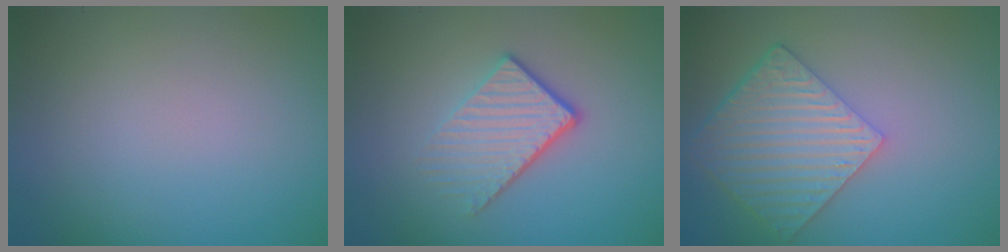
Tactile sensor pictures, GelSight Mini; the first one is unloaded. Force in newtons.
{"total": 3.9, "press": 2.7, "slide": 2.9}
{"total": 6.0, "press": 4.6, "slide": 4.0}